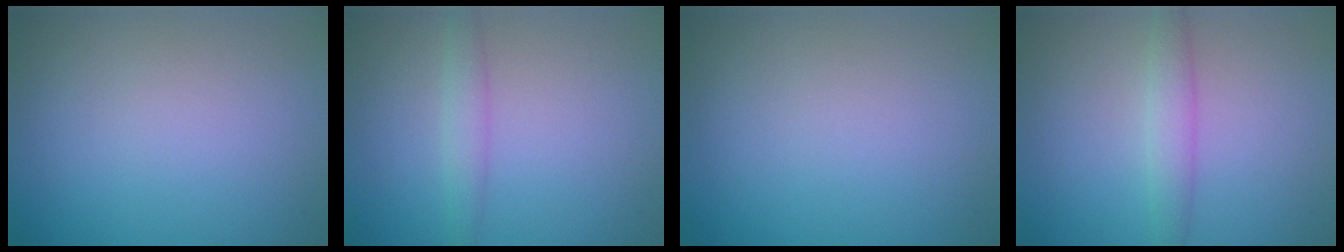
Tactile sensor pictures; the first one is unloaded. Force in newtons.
{"total": 1.7, "press": 1.7, "slide": 0.1}
{"total": 0.0}
{"total": 2.2, "press": 2.2, "slide": 0.0}